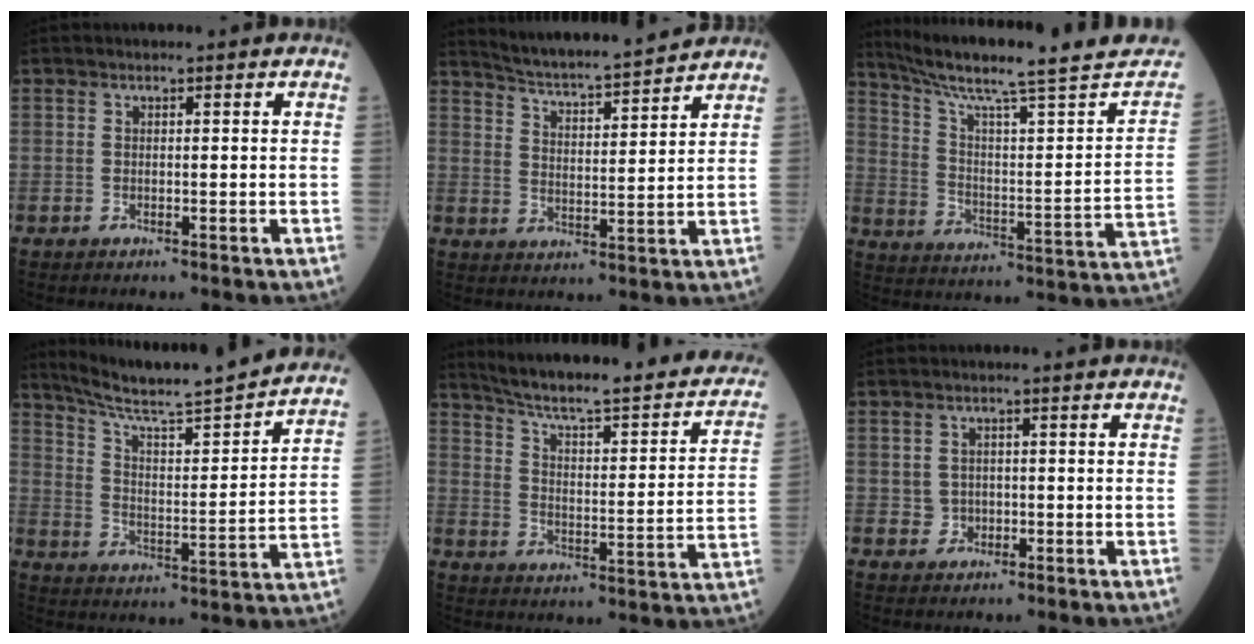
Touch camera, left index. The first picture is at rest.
{"total": 12.7, "force": [12.0, 0.1, 4.1], "torque": [-0.075, 0.010, 0.184]}
{"total": 22.7, "force": [19.3, -0.5, 11.9], "torque": [-0.189, -0.051, 0.269]}
{"total": 24.2, "force": [21.5, -0.2, 10.9], "torque": [-0.173, -0.043, 0.300]}
{"total": 27.8, "force": [23.0, 3.9, 15.1], "torque": [-0.221, -0.029, 0.297]}
{"total": 1.9, "force": [-0.4, 1.8, 0.4], "torque": [-0.004, 0.005, -0.003]}